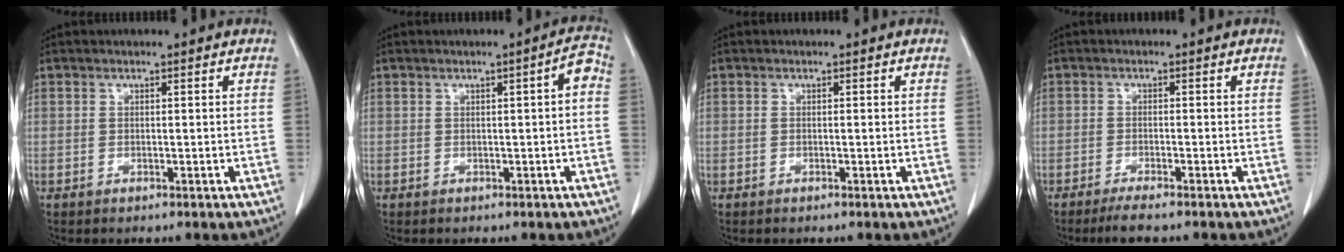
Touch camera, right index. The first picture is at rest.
{"total": 2.6, "force": [-0.1, 0.4, 2.5], "torque": [-0.025, 0.009, -0.004]}
{"total": 0.0}
{"total": 3.6, "force": [-3.0, 0.1, 2.0], "torque": [-0.034, -0.007, -0.050]}